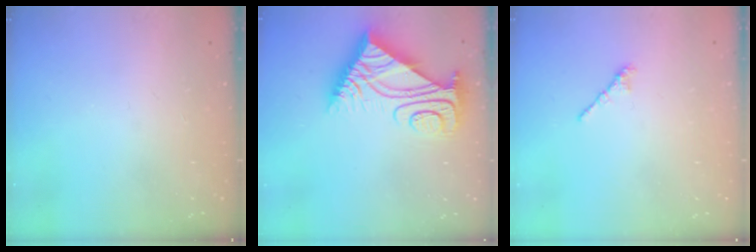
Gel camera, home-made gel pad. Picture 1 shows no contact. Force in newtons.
{"total": 8.7, "press": 8.7, "slide": 0.5}
{"total": 2.4, "press": 2.3, "slide": 0.7}